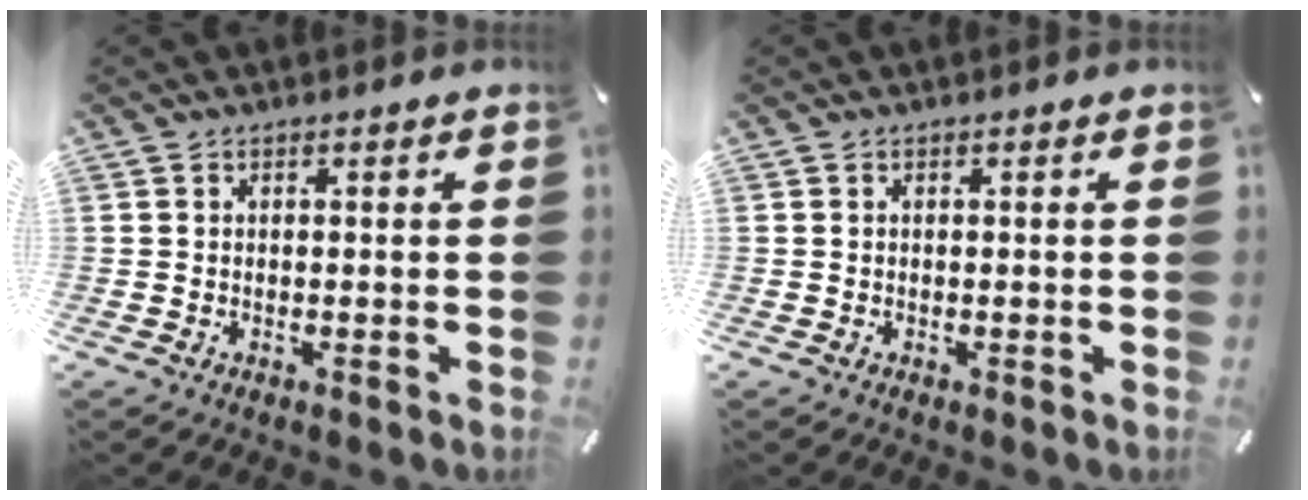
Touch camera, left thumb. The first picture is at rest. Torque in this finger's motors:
{"motor_torque": [0.00, 0.00, 0.00, 0.00, 0.00]}